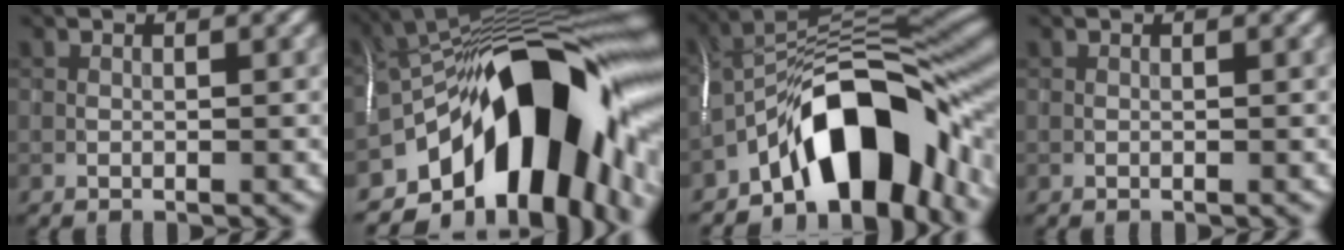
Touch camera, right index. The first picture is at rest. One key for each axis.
{"total": 17.1, "fx": -5.8, "fy": 9.2, "fz": 13.2, "tx": -0.170, "ty": 0.017, "tz": -0.116}
{"total": 12.1, "fx": -5.9, "fy": 5.4, "fz": 9.1, "tx": -0.113, "ty": 0.023, "tz": -0.107}
{"total": 0.0}